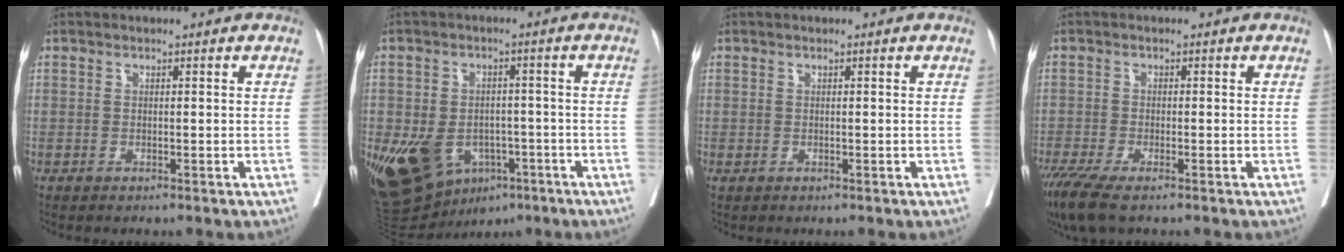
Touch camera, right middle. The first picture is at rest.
{"total": 14.0, "force": [-5.7, 9.8, 8.3], "torque": [-0.169, -0.002, -0.075]}
{"total": 0.0}
{"total": 5.4, "force": [-3.7, 0.7, 3.9], "torque": [-0.071, -0.014, -0.069]}